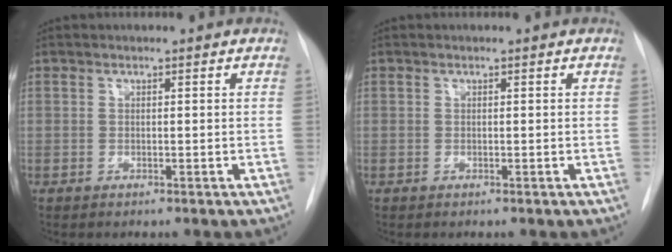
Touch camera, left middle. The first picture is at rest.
{"total": 0.0}